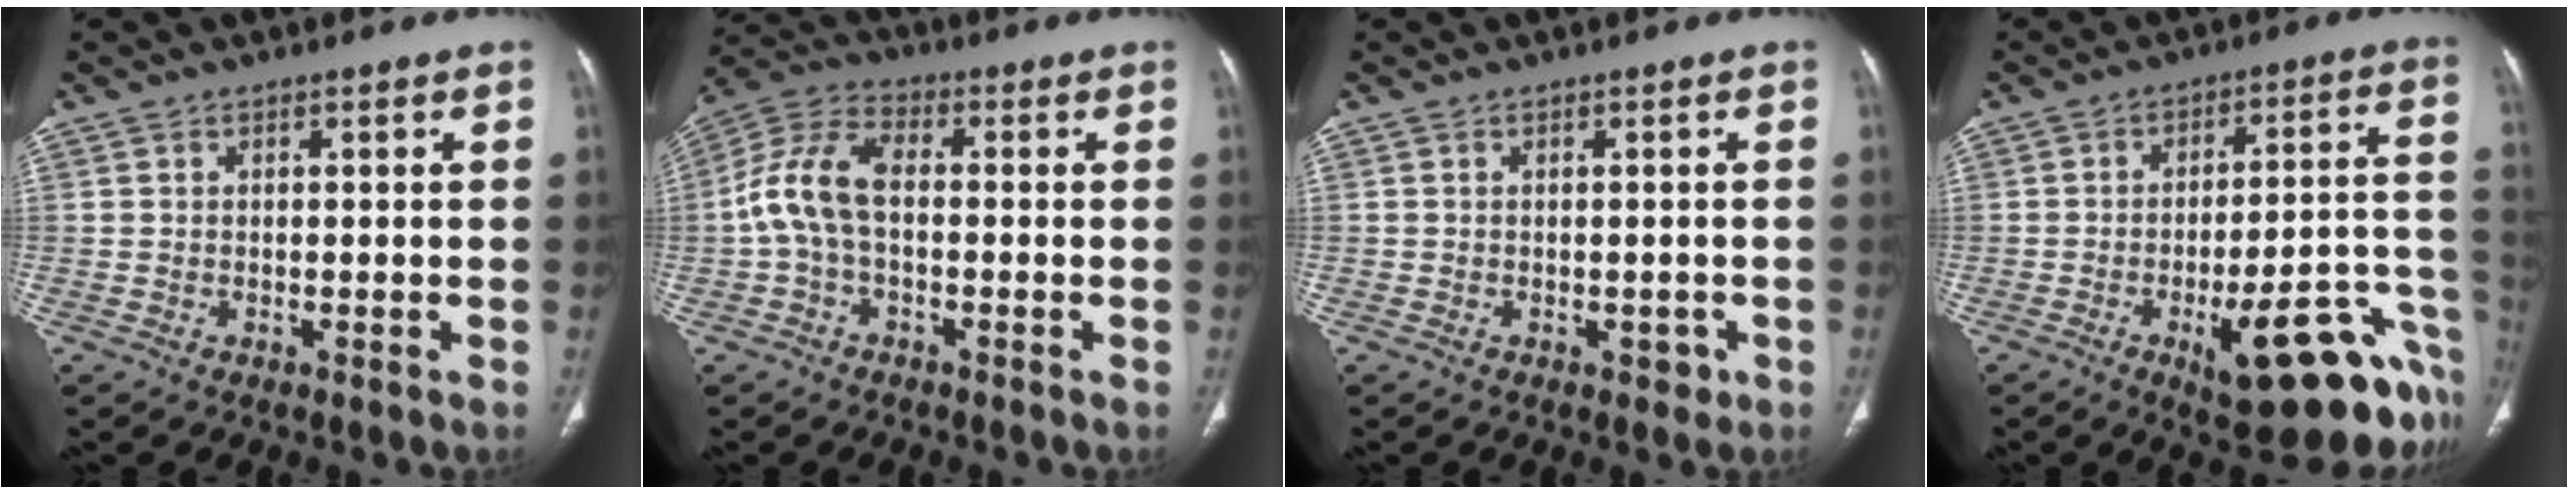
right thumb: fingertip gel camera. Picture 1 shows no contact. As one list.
[{"total": 9.5, "force": [-0.5, 5.0, 8.0], "torque": [-0.173, 0.031, -0.017]}, {"total": 1.7, "force": [-0.7, 1.2, 1.0], "torque": [-0.002, 0.002, -0.006]}, {"total": 22.5, "force": [-10.3, 6.7, 18.8], "torque": [-0.161, 0.062, -0.129]}]